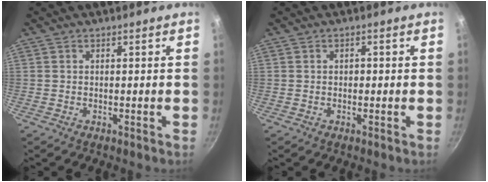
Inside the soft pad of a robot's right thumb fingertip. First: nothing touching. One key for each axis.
{"total": 1.3, "fx": 0.0, "fy": 1.0, "fz": 0.9, "tx": -0.012, "ty": 0.005, "tz": 0.000}